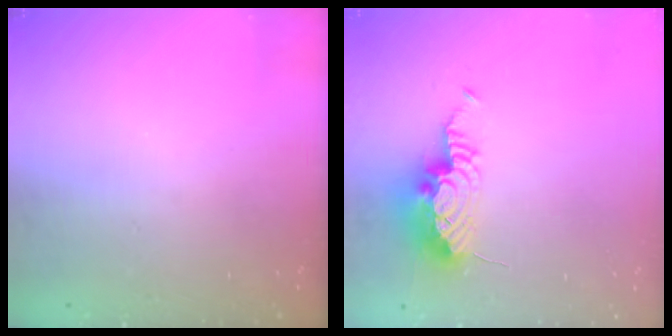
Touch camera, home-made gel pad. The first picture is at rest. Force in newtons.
{"total": 15.8, "press": 12.2, "slide": 10.0}